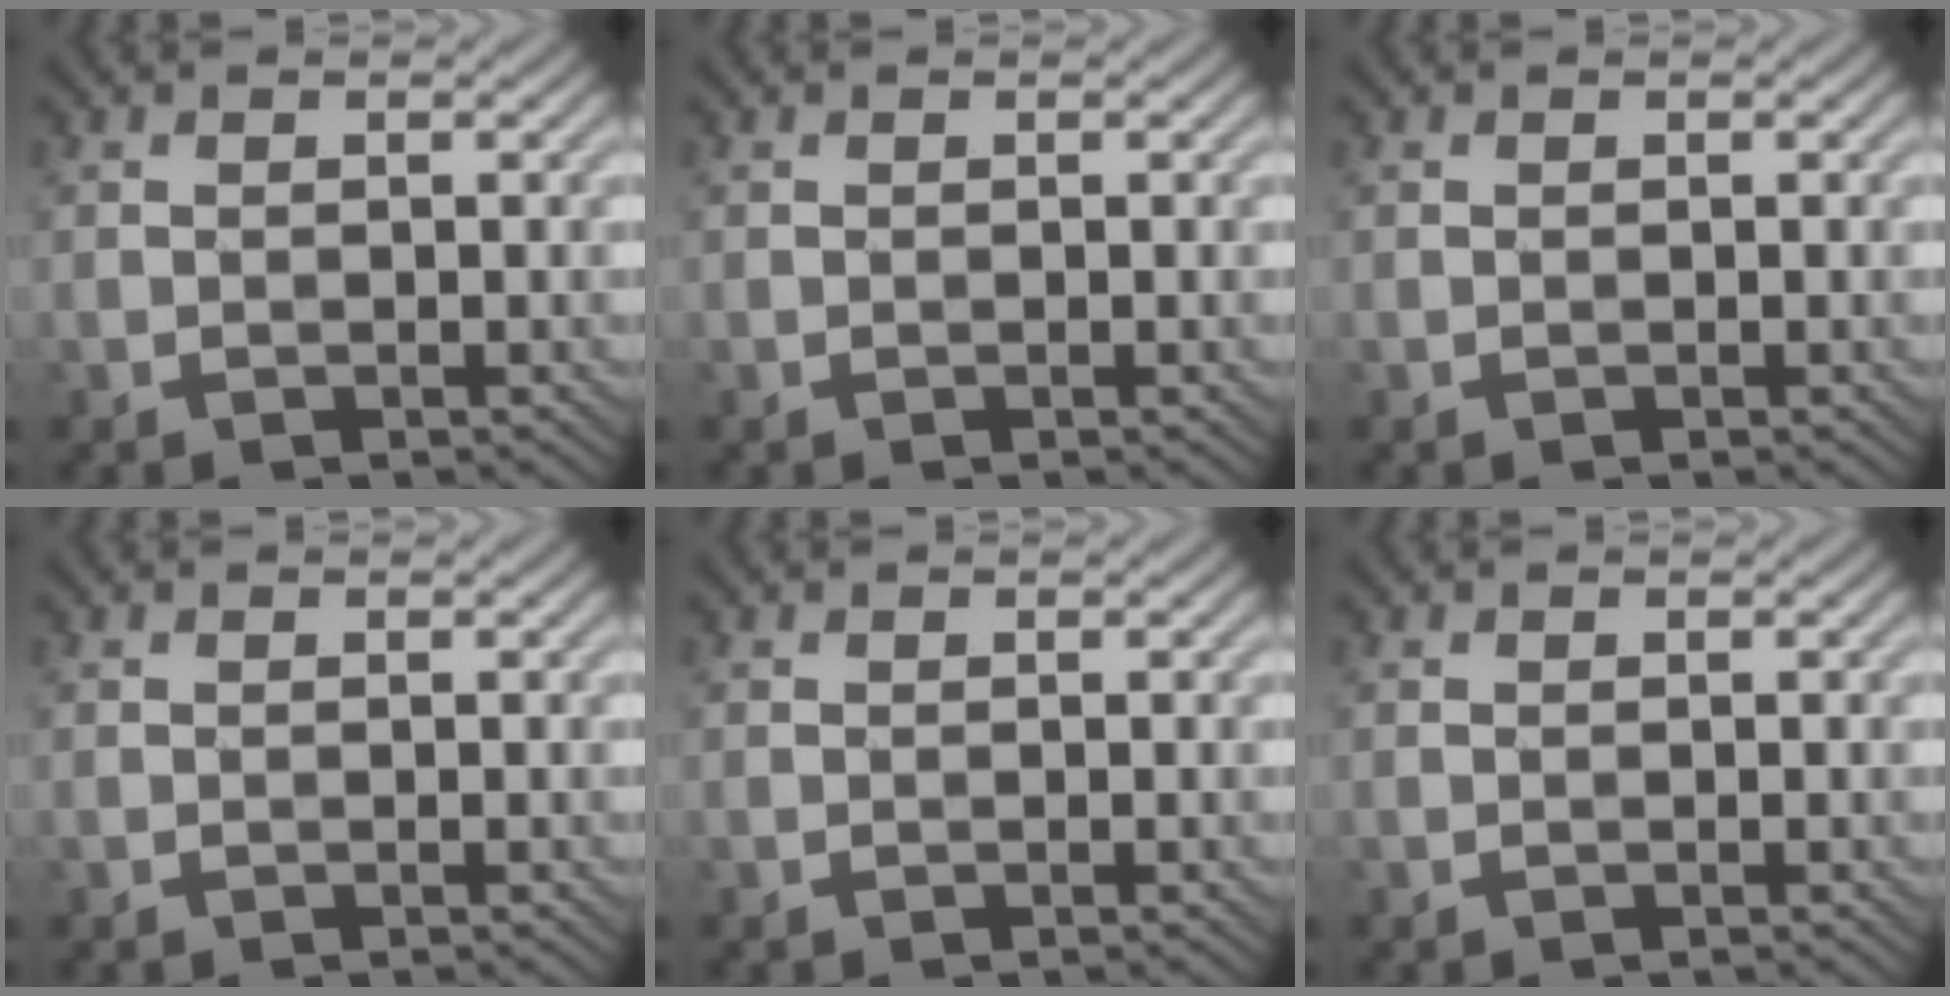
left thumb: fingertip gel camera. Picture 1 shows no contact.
{"total": 0.0}
{"total": 0.0}
{"total": 0.0}
{"total": 0.0}
{"total": 0.0}